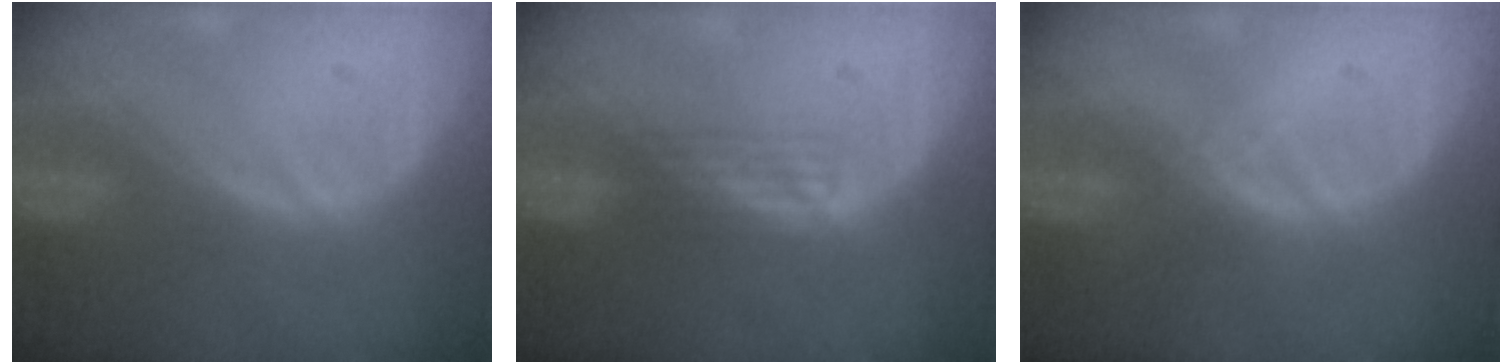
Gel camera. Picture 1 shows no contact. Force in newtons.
{"total": 2.2, "press": 1.8, "slide": 1.2}
{"total": 1.5, "press": 1.3, "slide": 0.8}